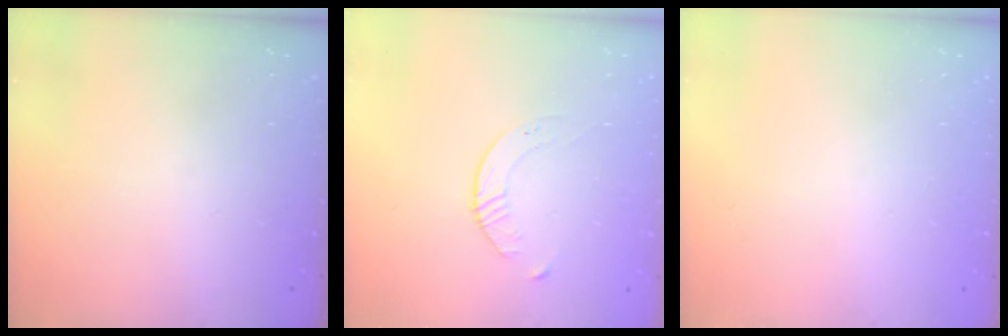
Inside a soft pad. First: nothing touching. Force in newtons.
{"total": 3.9, "press": 3.9, "slide": 0.4}
{"total": 0.0}